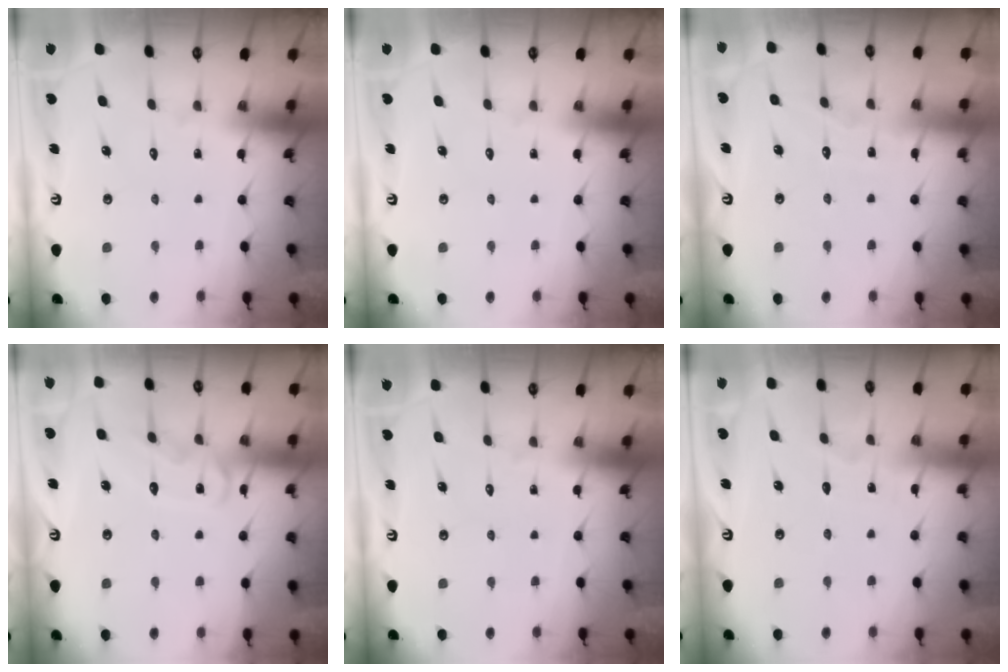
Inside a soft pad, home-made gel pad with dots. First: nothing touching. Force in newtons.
{"total": 0.0}
{"total": 3.3, "press": 3.2, "slide": 0.4}
{"total": 9.6, "press": 9.6, "slide": 0.7}
{"total": 0.0}
{"total": 2.7, "press": 2.7, "slide": 0.3}